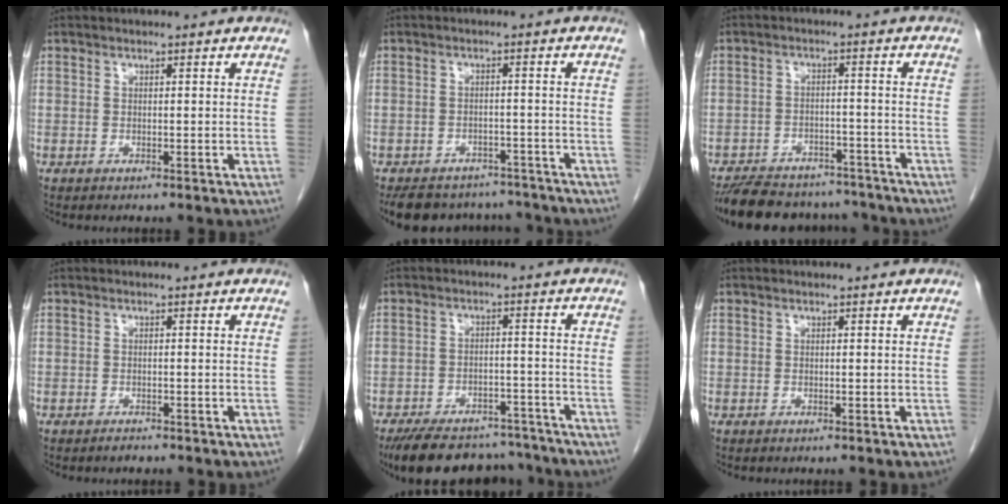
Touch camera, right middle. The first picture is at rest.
{"total": 12.0, "force": [-10.6, 4.9, 2.8], "torque": [-0.044, 0.010, -0.134]}
{"total": 16.0, "force": [-14.0, 5.5, 5.3], "torque": [-0.114, 0.000, -0.197]}
{"total": 0.9, "force": [-0.8, 0.2, 0.3], "torque": [-0.007, -0.001, -0.011]}
{"total": 16.1, "force": [-14.0, 5.8, 5.5], "torque": [-0.106, 0.006, -0.194]}
{"total": 0.0}